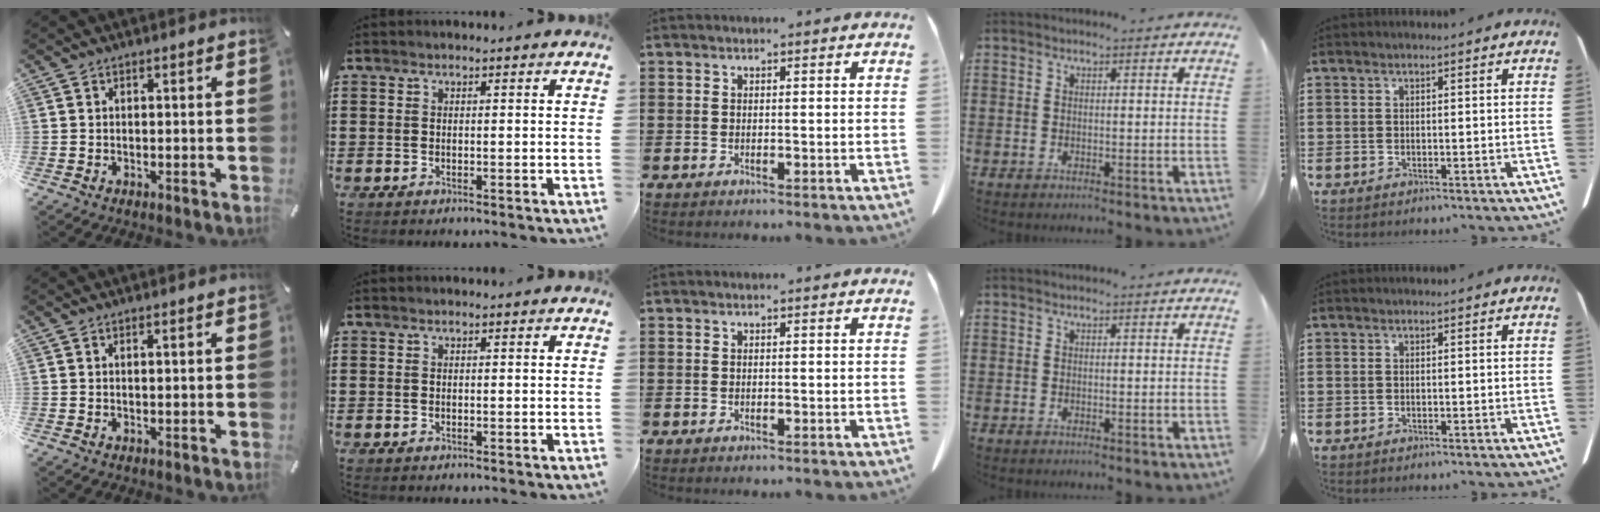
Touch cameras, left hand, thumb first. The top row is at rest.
{"thumb": {"total": 0.9, "force": [0.3, 0.1, 0.8], "torque": [-0.015, 0.000, 0.004]}}